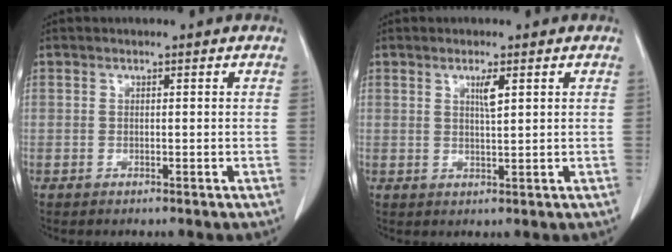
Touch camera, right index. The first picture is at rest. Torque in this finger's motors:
{"motor_torque": [0.02, 0.00, 0.03, 0.02]}